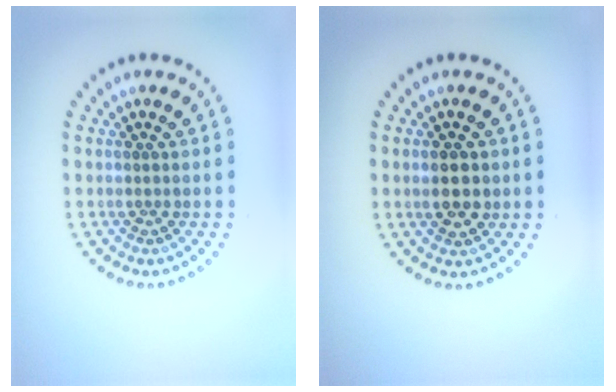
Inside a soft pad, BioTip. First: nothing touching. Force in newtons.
{"total": 2.6, "press": 2.6, "slide": 0.2}